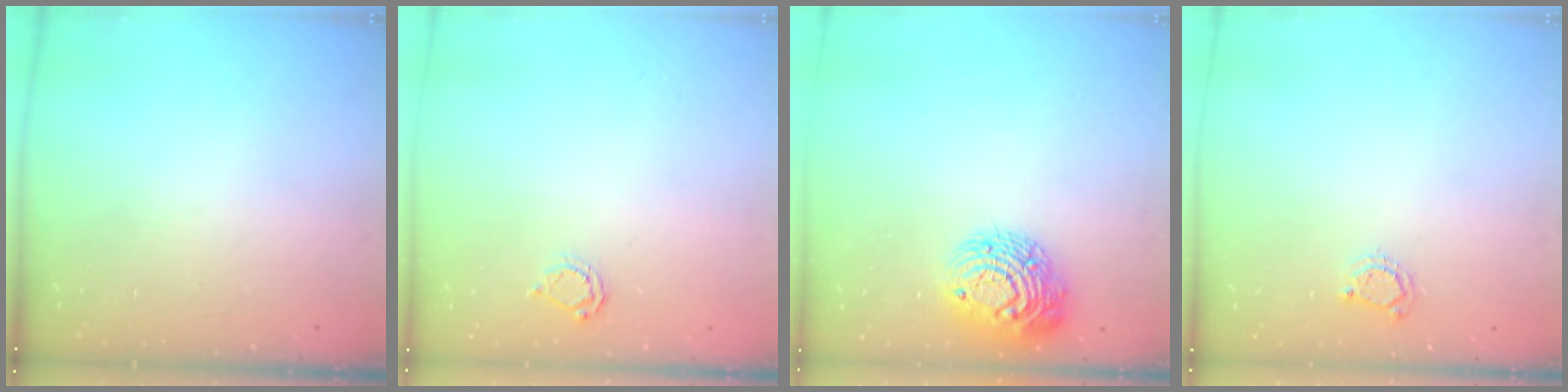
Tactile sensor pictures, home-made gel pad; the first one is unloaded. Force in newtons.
{"total": 4.0, "press": 4.0, "slide": 0.2}
{"total": 12.2, "press": 12.2, "slide": 0.8}
{"total": 3.8, "press": 3.7, "slide": 0.6}